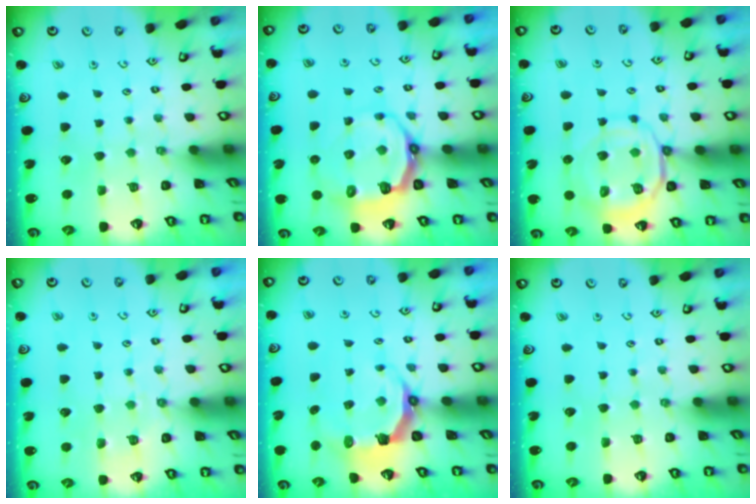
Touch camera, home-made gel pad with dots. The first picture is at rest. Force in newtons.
{"total": 8.6, "press": 7.5, "slide": 4.2}
{"total": 11.2, "press": 11.1, "slide": 1.5}
{"total": 2.9, "press": 2.8, "slide": 0.6}
{"total": 6.1, "press": 4.5, "slide": 4.2}
{"total": 0.0}